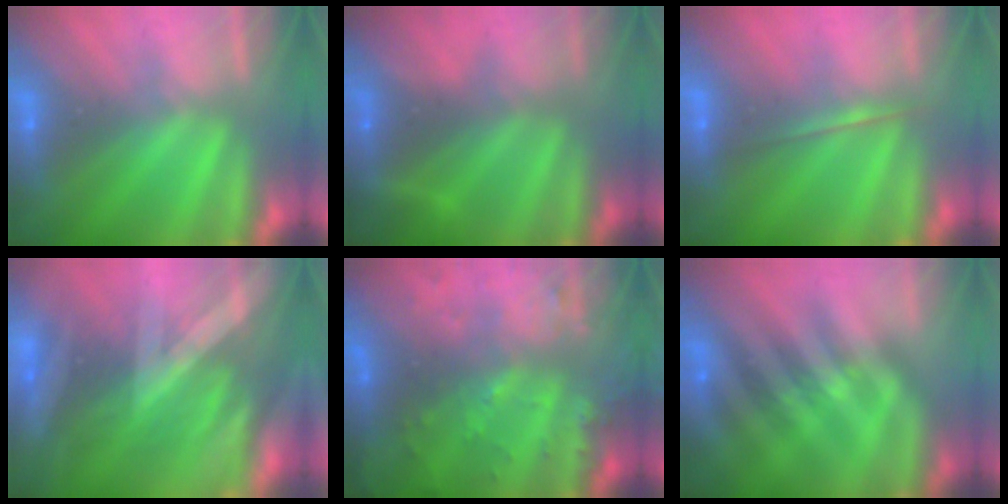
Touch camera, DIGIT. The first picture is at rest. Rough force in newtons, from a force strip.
{"total": 7.6}
{"total": 1.7}
{"total": 2.9}
{"total": 5.8}
{"total": 2.3}